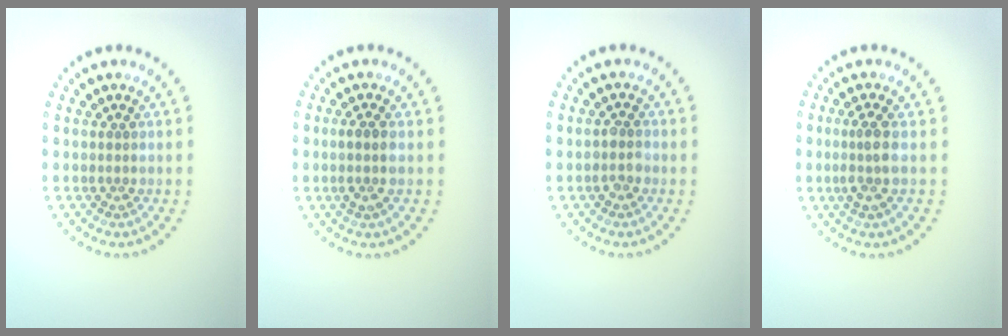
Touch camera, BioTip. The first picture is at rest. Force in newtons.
{"total": 1.9, "press": 1.7, "slide": 1.0}
{"total": 1.3, "press": 1.2, "slide": 0.6}
{"total": 2.2, "press": 1.8, "slide": 1.1}